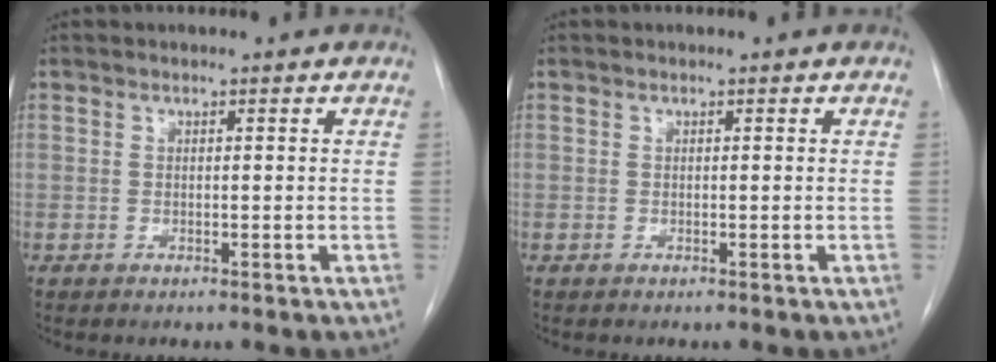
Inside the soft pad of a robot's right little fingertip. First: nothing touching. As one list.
[{"total": 0.0}]